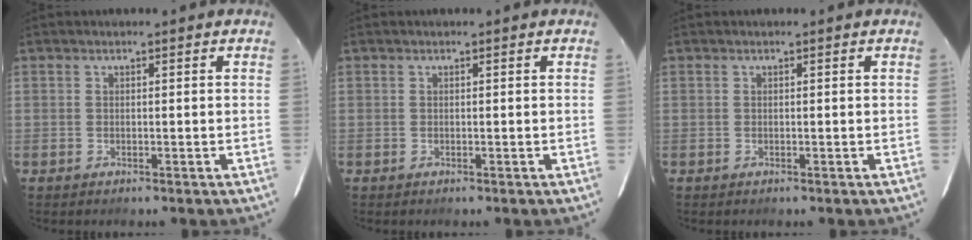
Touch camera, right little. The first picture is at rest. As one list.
[{"total": 0.0}, {"total": 0.0}]